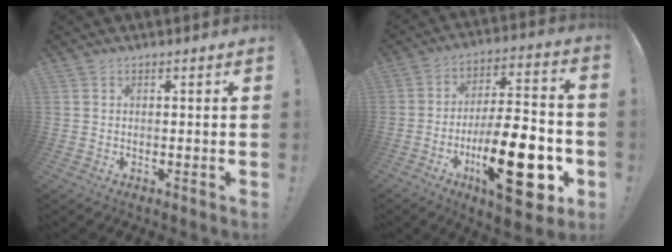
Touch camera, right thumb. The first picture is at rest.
{"total": 26.5, "force": [-8.1, 10.1, 23.1], "torque": [-0.371, 0.047, -0.118]}